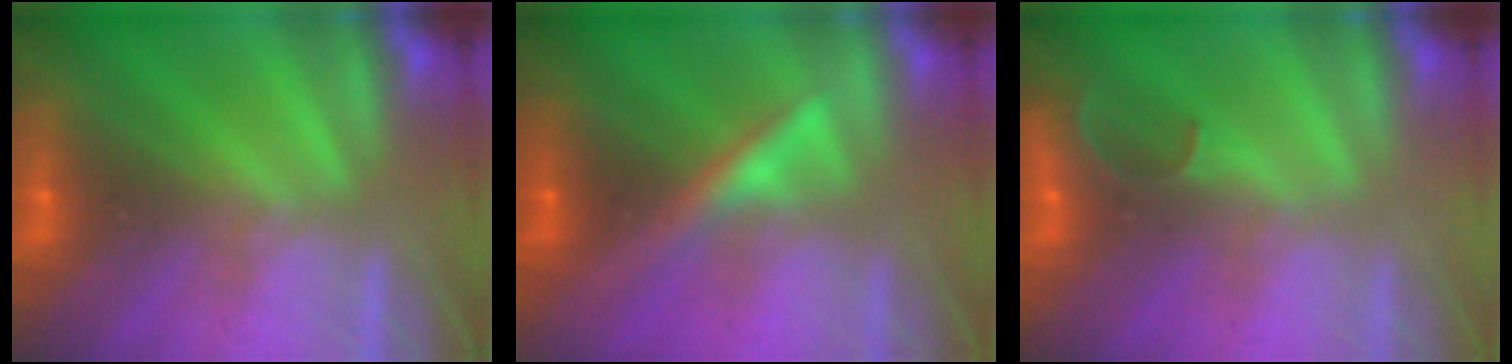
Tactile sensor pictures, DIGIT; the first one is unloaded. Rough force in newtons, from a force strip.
{"total": 3.5}
{"total": 2.9}